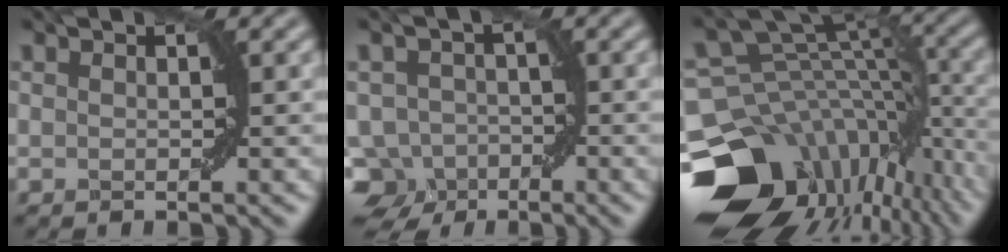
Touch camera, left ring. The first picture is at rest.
{"total": 6.3, "force": [-4.1, 4.4, 1.9], "torque": [-0.012, 0.004, -0.073]}
{"total": 16.3, "force": [-7.0, 11.5, 9.1], "torque": [-0.188, -0.011, -0.083]}